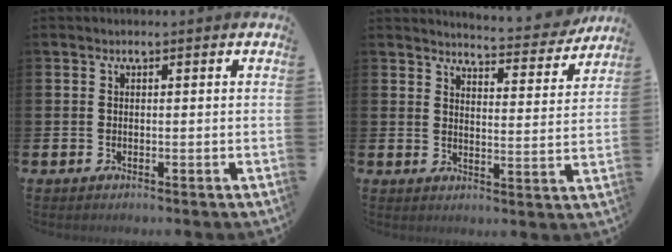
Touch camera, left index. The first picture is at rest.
{"total": 4.9, "force": [4.9, 0.3, 0.7], "torque": [-0.018, -0.037, 0.080]}